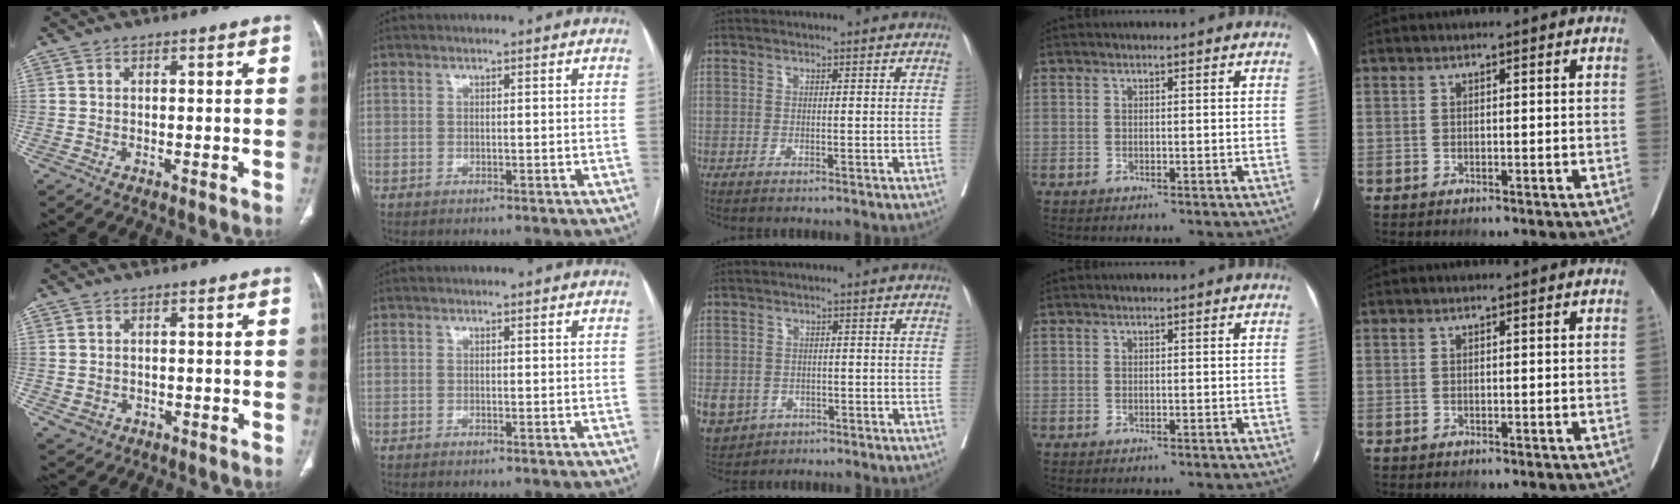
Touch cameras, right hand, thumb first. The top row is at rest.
{"thumb": {"total": 3.1, "force": [-0.8, 2.8, 1.1], "torque": [-0.019, 0.004, 0.001]}, "middle": {"total": 12.8, "force": [-5.2, 10.7, 4.8], "torque": [-0.147, -0.001, -0.068]}}